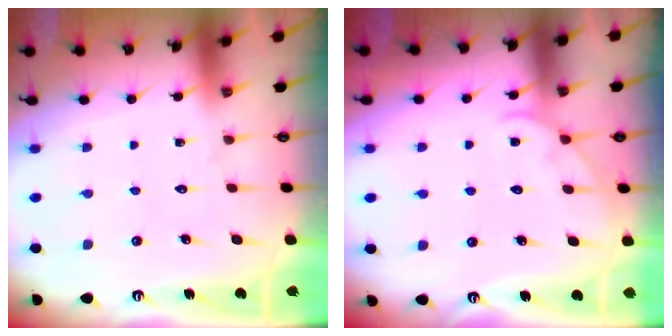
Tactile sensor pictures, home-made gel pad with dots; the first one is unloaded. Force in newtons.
{"total": 3.1, "press": 3.0, "slide": 0.3}